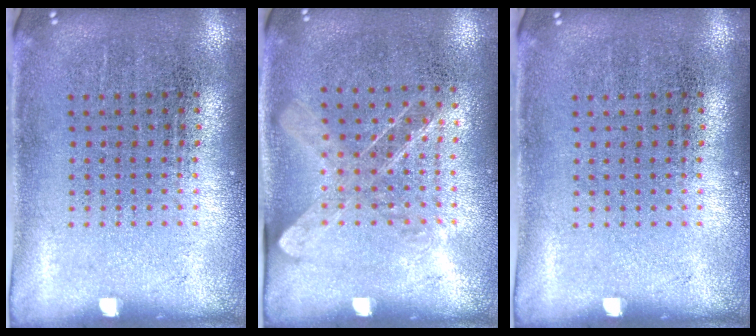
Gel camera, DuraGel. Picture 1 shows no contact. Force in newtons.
{"total": 1.3, "press": 1.0, "slide": 0.7}
{"total": 0.0}